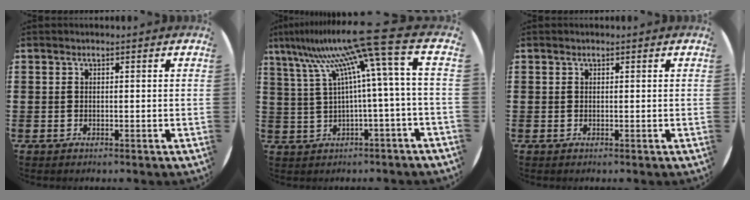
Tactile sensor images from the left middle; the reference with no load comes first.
{"total": 12.2, "force": [7.2, -1.4, 9.7], "torque": [-0.203, -0.073, 0.103]}
{"total": 0.0}